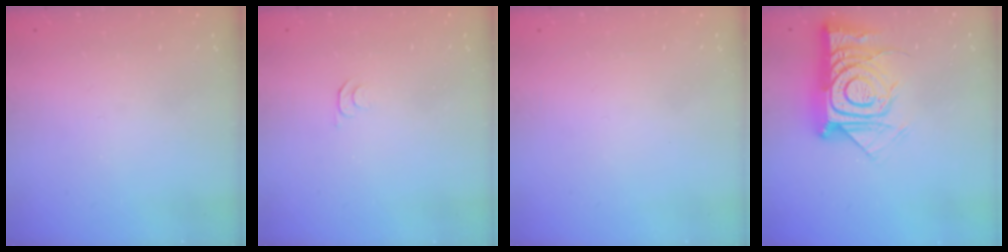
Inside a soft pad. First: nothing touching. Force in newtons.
{"total": 3.9, "press": 3.8, "slide": 0.5}
{"total": 1.8, "press": 1.8, "slide": 0.2}
{"total": 16.9, "press": 16.9, "slide": 1.2}